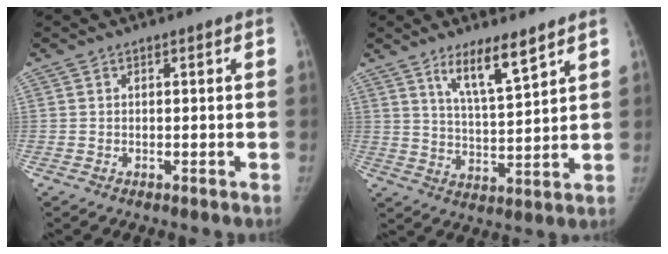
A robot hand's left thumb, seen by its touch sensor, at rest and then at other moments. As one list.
[{"total": 9.0, "force": [6.0, 1.6, 6.5], "torque": [-0.108, -0.044, 0.111]}]